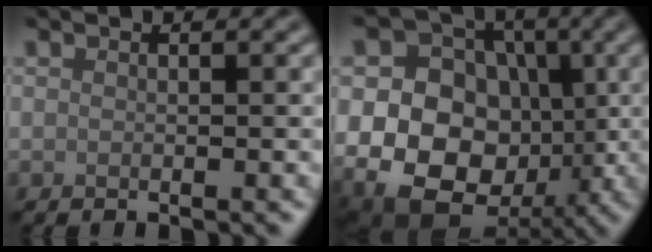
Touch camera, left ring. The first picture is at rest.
{"total": 16.6, "force": [-1.8, 14.2, 8.4], "torque": [-0.151, 0.014, -0.053]}